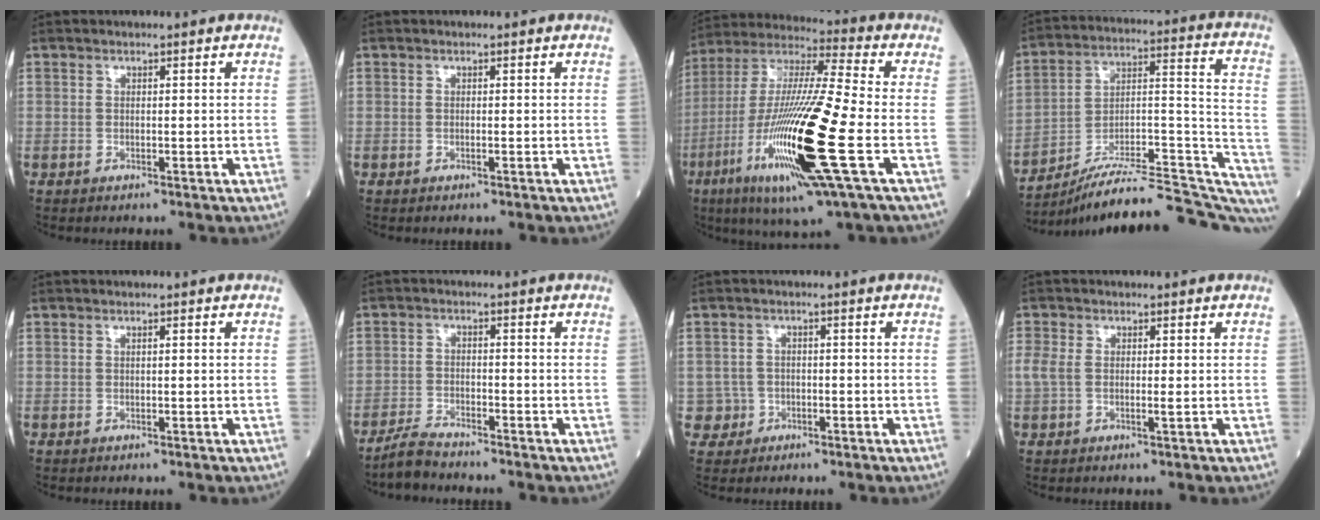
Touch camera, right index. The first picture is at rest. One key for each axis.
{"total": 0.0}
{"total": 23.0, "fx": -7.0, "fy": 1.3, "fz": 21.9, "tx": -0.453, "ty": -0.034, "tz": -0.132}
{"total": 26.5, "fx": -23.7, "fy": 3.1, "fz": 11.5, "tx": -0.105, "ty": 0.034, "tz": -0.341}
{"total": 0.0}
{"total": 3.8, "fx": -3.6, "fy": 0.2, "fz": 1.1, "tx": -0.025, "ty": -0.013, "tz": -0.072}
{"total": 3.1, "fx": -0.9, "fy": 3.0, "fz": -0.3, "tx": 0.014, "ty": 0.013, "tz": -0.014}
{"total": 3.1, "fx": 0.1, "fy": 1.5, "fz": 2.8, "tx": -0.080, "ty": 0.007, "tz": 0.003}